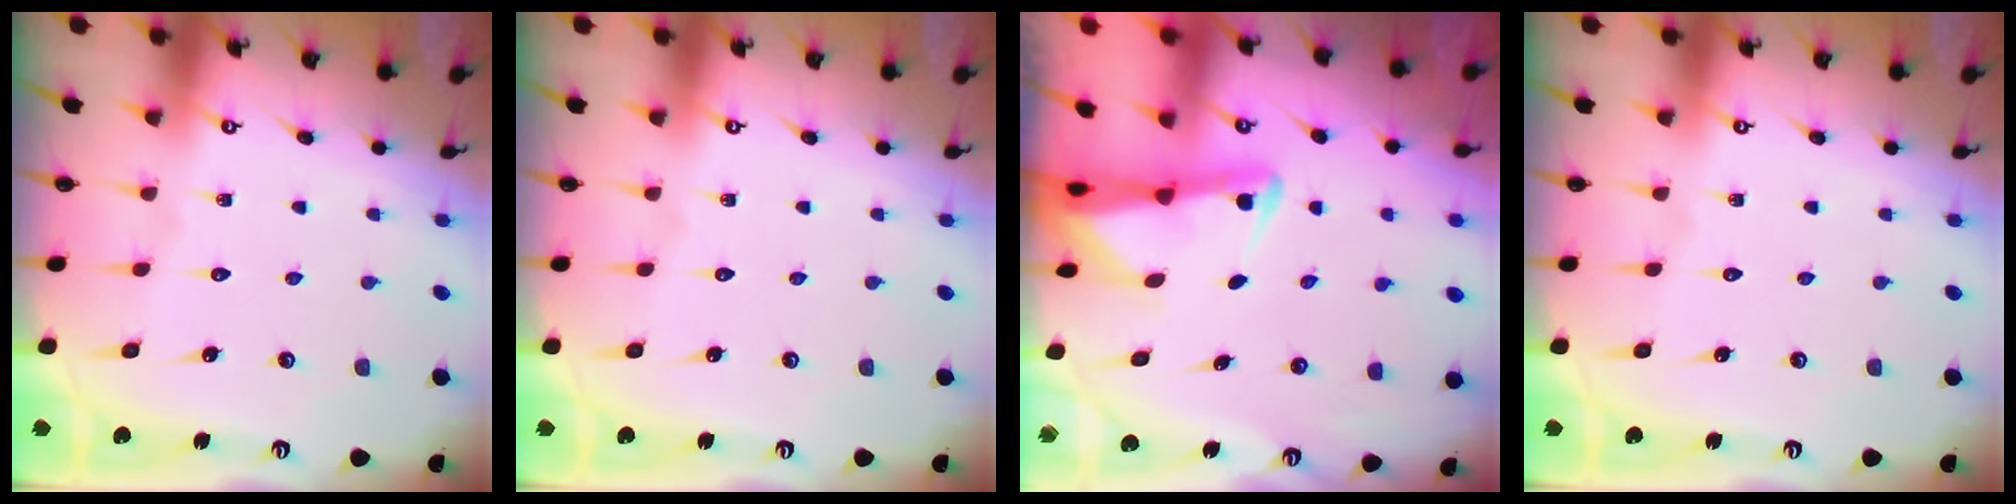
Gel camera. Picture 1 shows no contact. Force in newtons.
{"total": 0.0}
{"total": 2.4, "press": 2.3, "slide": 0.6}
{"total": 0.0}